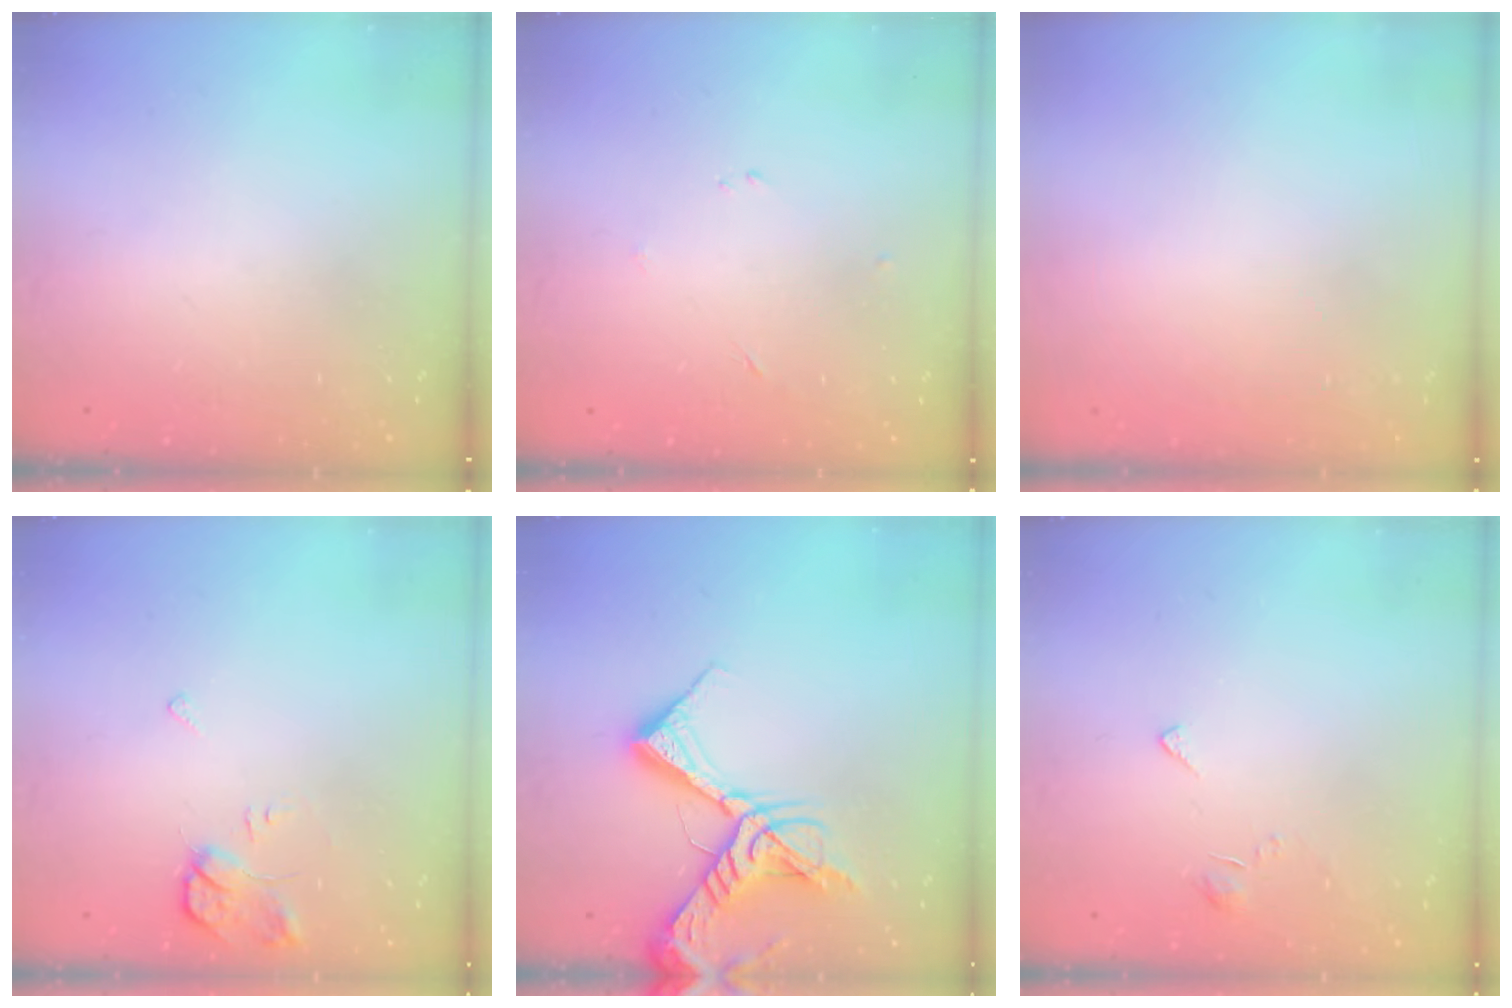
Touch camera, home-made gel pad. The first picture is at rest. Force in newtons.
{"total": 2.3, "press": 2.2, "slide": 0.3}
{"total": 2.0, "press": 2.0, "slide": 0.1}
{"total": 5.5, "press": 5.5, "slide": 0.6}
{"total": 14.6, "press": 14.5, "slide": 1.6}
{"total": 2.7, "press": 2.6, "slide": 0.5}